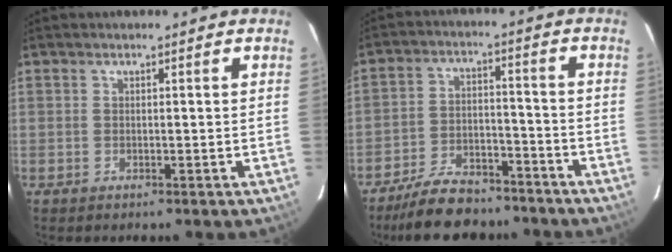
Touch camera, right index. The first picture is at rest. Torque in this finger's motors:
{"motor_torque": [1.07, -1.06, 0.35, 0.07]}